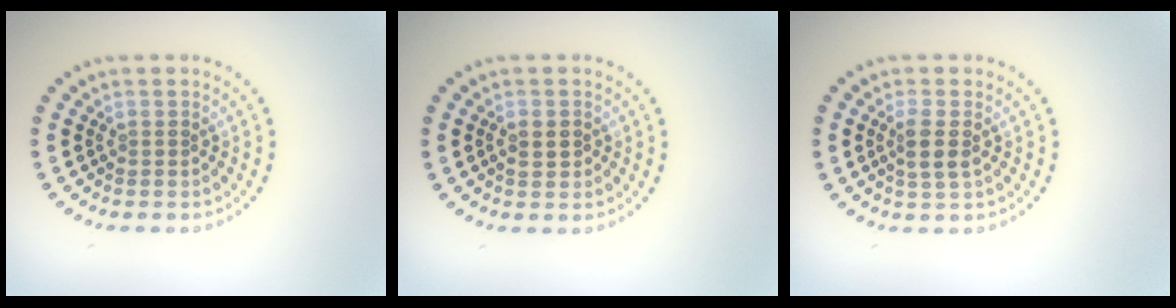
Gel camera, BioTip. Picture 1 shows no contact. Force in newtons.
{"total": 1.4, "press": 1.4, "slide": 0.3}
{"total": 2.1, "press": 1.9, "slide": 0.8}